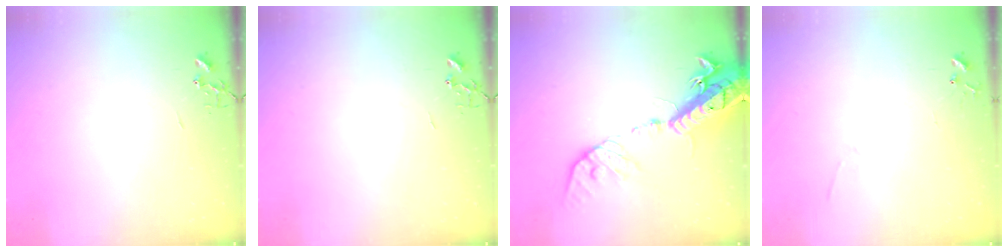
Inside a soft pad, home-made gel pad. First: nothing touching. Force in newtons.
{"total": 0.0}
{"total": 21.1, "press": 20.7, "slide": 4.1}
{"total": 4.4, "press": 4.4, "slide": 0.4}